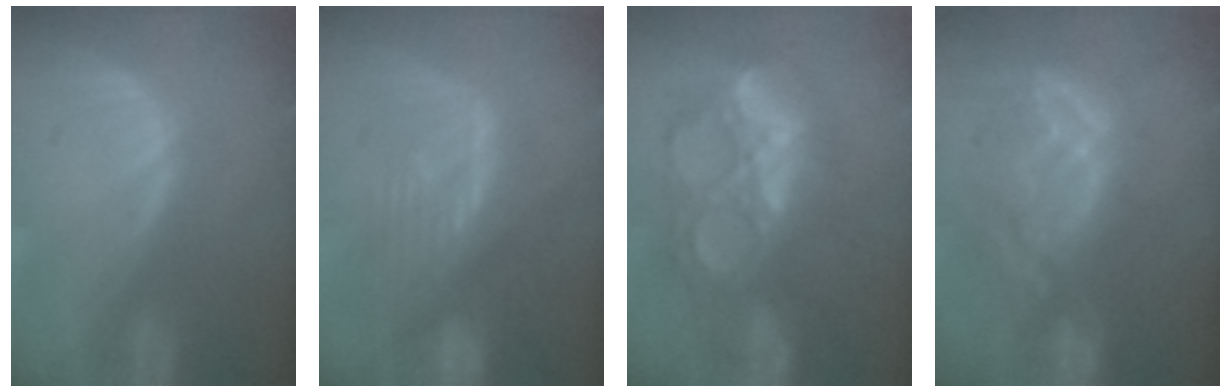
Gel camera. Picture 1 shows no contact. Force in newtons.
{"total": 10.2, "press": 9.0, "slide": 5.0}
{"total": 10.8, "press": 10.8, "slide": 0.9}
{"total": 10.4, "press": 10.1, "slide": 2.8}